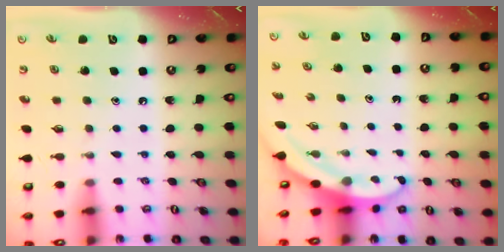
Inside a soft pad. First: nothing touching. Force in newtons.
{"total": 3.4, "press": 3.4, "slide": 0.1}